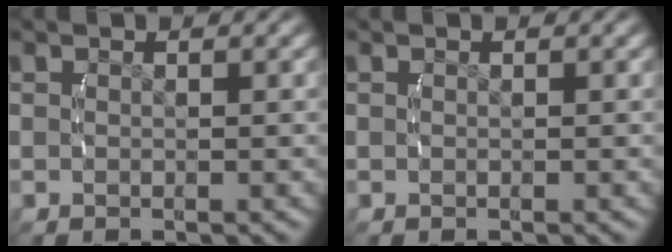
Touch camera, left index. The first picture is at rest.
{"total": 0.0}